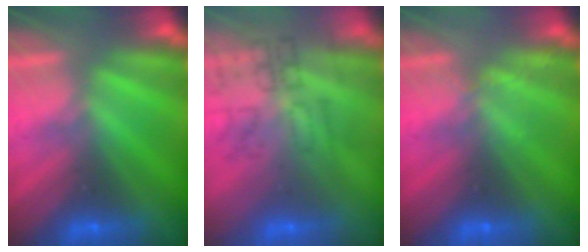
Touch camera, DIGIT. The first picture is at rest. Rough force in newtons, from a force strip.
{"total": 4.6}
{"total": 2.1}